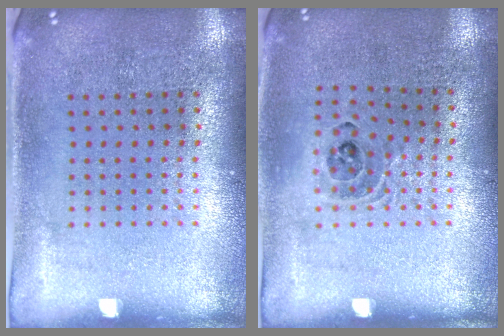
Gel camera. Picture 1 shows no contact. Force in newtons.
{"total": 0.9, "press": 0.9, "slide": 0.2}